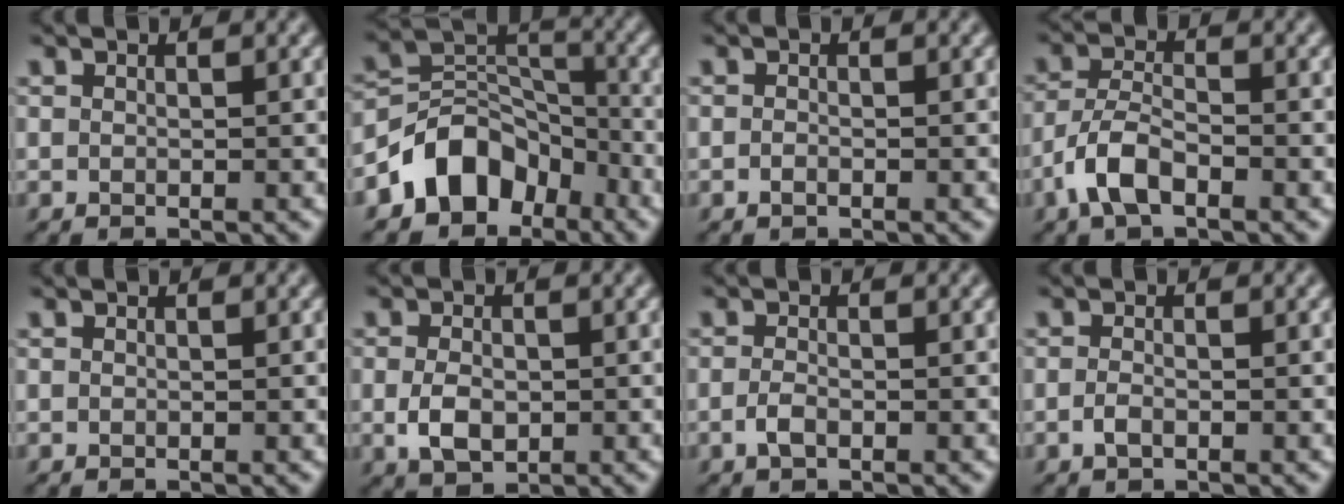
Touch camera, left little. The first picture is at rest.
{"total": 6.9, "force": [-4.3, 4.8, 2.4], "torque": [-0.013, 0.005, -0.087]}
{"total": 0.6, "force": [-0.4, 0.3, 0.3], "torque": [-0.005, -0.002, -0.009]}
{"total": 4.1, "force": [-2.4, 1.7, 2.8], "torque": [-0.056, 0.004, -0.056]}
{"total": 0.0}
{"total": 3.1, "force": [-0.6, 2.1, 2.2], "torque": [-0.046, -0.002, -0.012]}
{"total": 1.5, "force": [-0.7, 0.6, 1.1], "torque": [-0.024, 0.001, -0.017]}
{"total": 1.1, "force": [-0.6, 0.5, 0.8], "torque": [-0.018, 0.001, -0.014]}